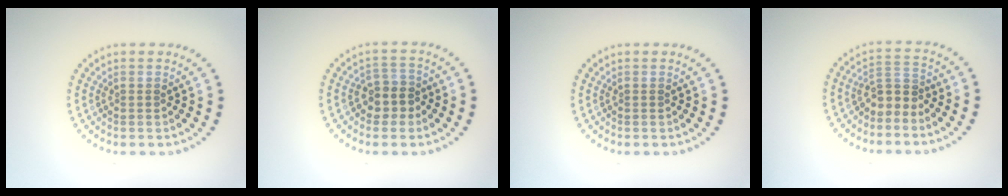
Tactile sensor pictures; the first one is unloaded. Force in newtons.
{"total": 2.6, "press": 2.2, "slide": 1.3}
{"total": 0.0}
{"total": 2.3, "press": 1.8, "slide": 1.4}